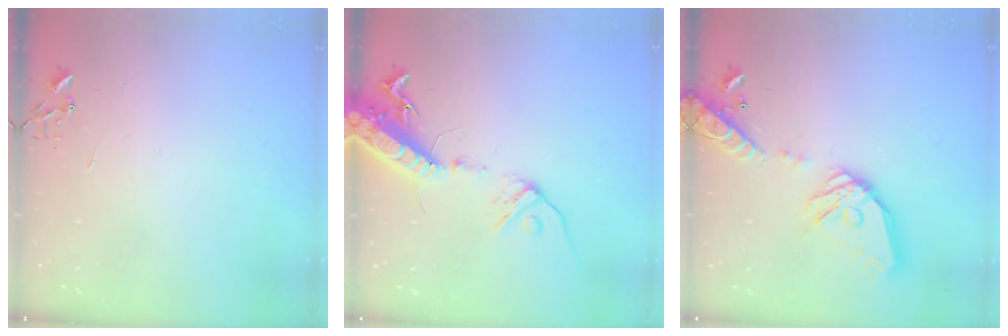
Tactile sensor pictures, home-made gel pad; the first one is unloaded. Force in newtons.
{"total": 16.2, "press": 15.8, "slide": 3.4}
{"total": 18.9, "press": 18.8, "slide": 2.4}